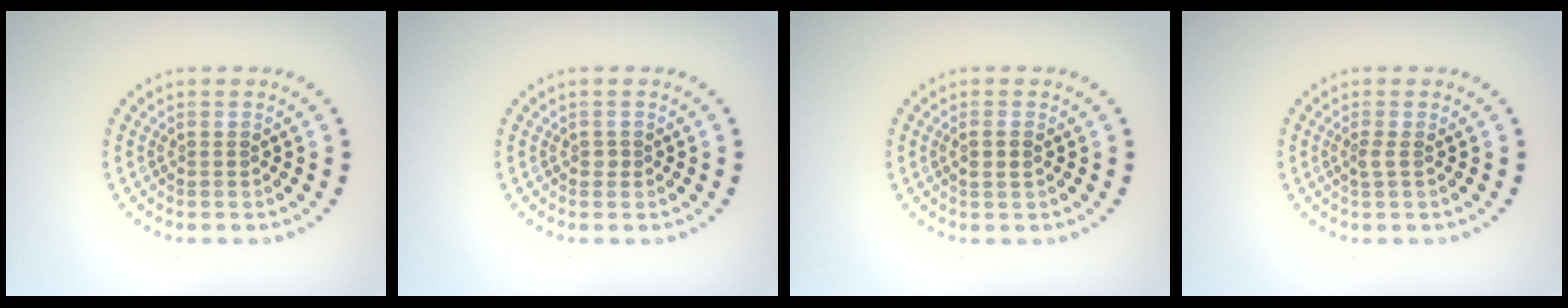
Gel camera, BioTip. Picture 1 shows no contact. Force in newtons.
{"total": 0.5, "press": 0.4, "slide": 0.3}
{"total": 1.2, "press": 1.1, "slide": 0.5}
{"total": 0.9, "press": 0.7, "slide": 0.7}